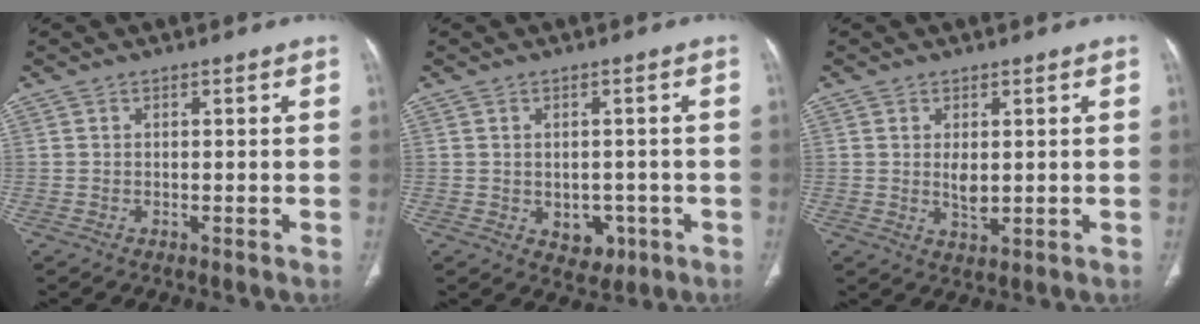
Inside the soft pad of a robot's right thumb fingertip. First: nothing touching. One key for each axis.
{"total": 4.9, "fx": -1.4, "fy": 3.8, "fz": 2.9, "tx": -0.016, "ty": 0.009, "tz": -0.005}
{"total": 3.2, "fx": 0.4, "fy": 1.6, "fz": 2.7, "tx": -0.047, "ty": -0.010, "tz": 0.013}